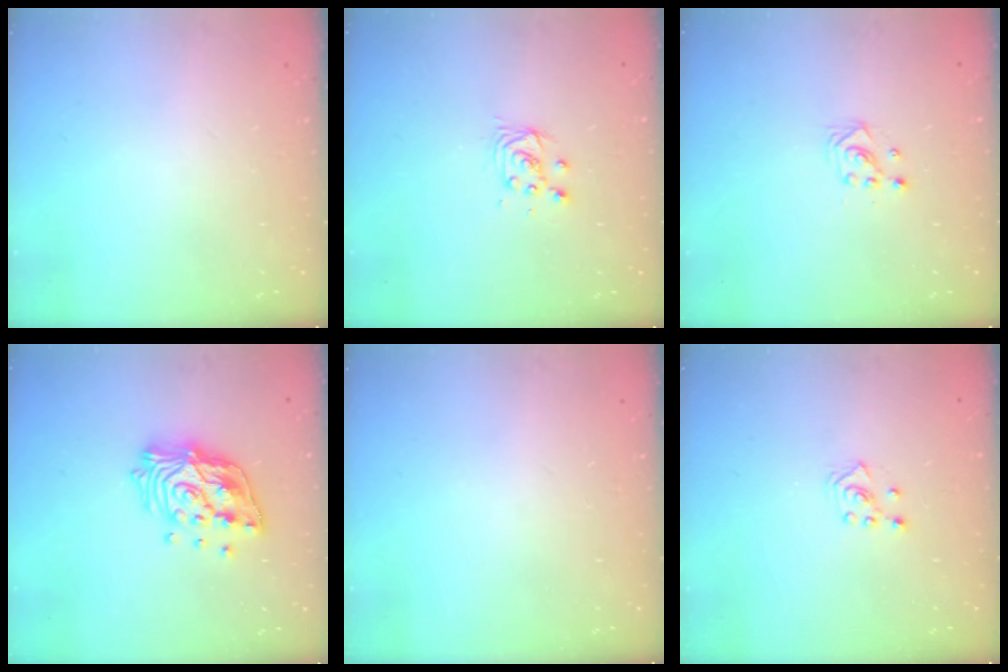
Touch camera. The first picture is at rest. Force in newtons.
{"total": 4.6, "press": 4.6, "slide": 0.5}
{"total": 2.2, "press": 2.2, "slide": 0.2}
{"total": 15.1, "press": 15.1, "slide": 1.2}
{"total": 0.0}
{"total": 3.6, "press": 3.5, "slide": 0.7}